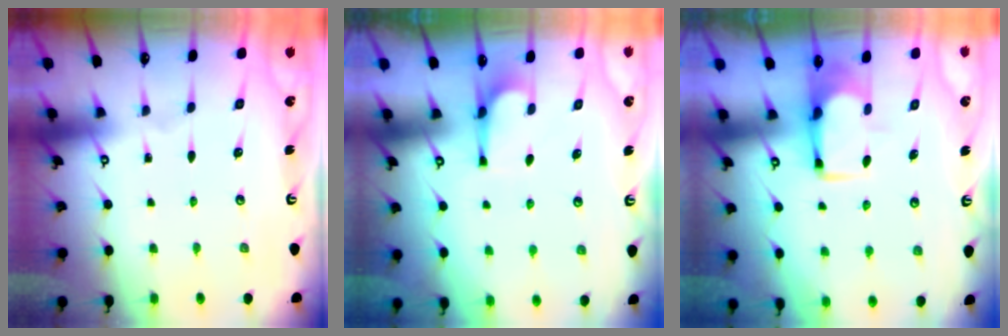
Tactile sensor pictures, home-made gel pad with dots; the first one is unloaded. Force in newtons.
{"total": 0.8, "press": 0.5, "slide": 0.7}
{"total": 1.9, "press": 1.6, "slide": 1.0}